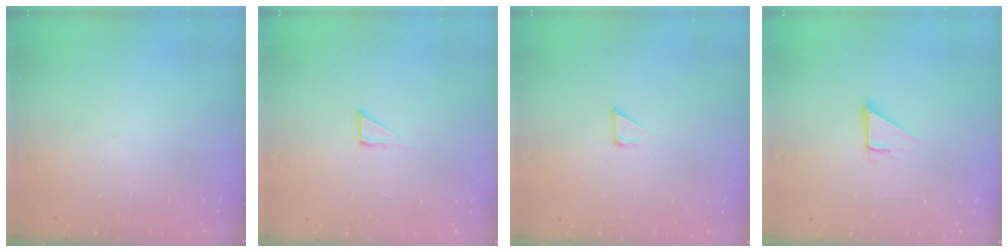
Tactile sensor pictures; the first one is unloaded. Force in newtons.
{"total": 2.8, "press": 2.8, "slide": 0.2}
{"total": 2.7, "press": 2.7, "slide": 0.3}
{"total": 2.9, "press": 2.9, "slide": 0.1}